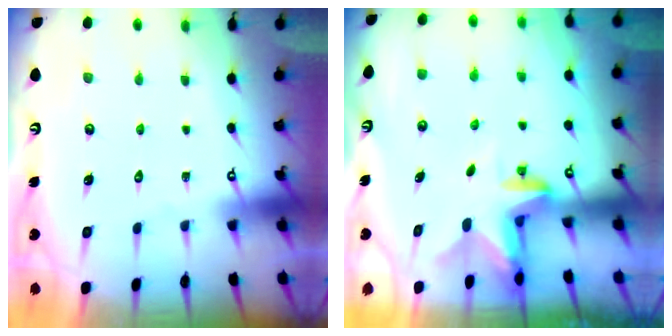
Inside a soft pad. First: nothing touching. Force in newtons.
{"total": 2.6, "press": 2.6, "slide": 0.5}